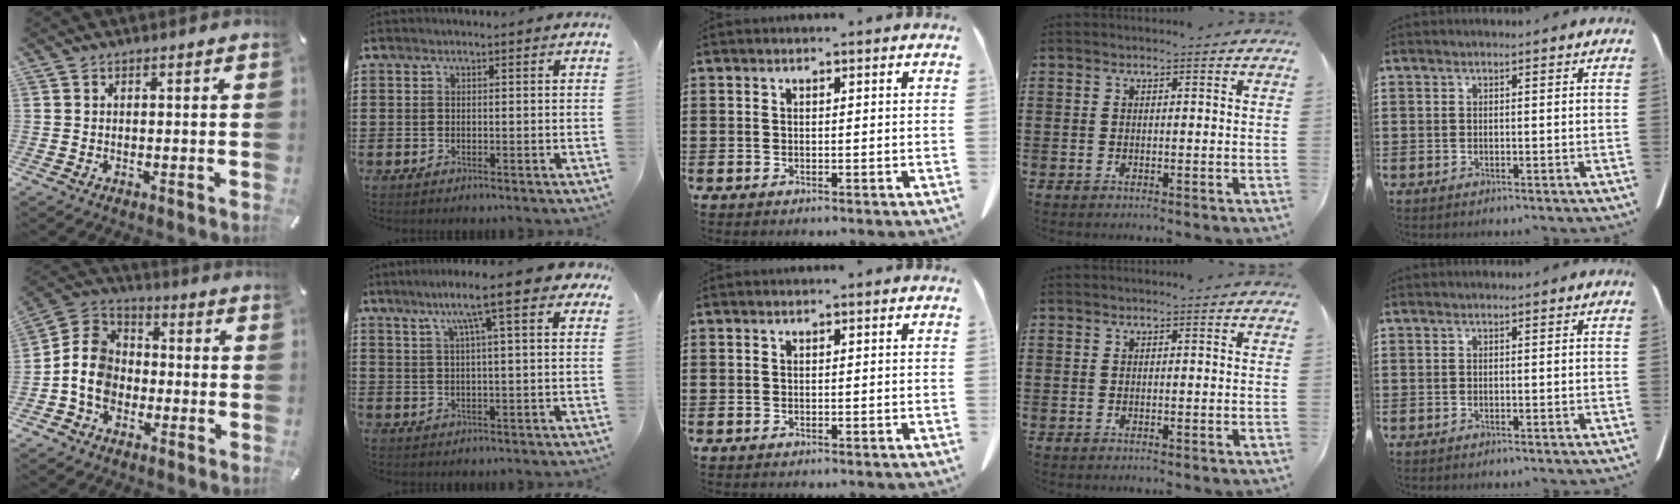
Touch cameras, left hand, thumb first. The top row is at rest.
{"thumb": {"total": 9.7, "force": [-2.6, 8.2, 4.5], "torque": [-0.120, 0.025, -0.050]}, "index": {"total": 9.5, "force": [5.2, 1.1, 7.9], "torque": [-0.150, 0.000, 0.083]}}